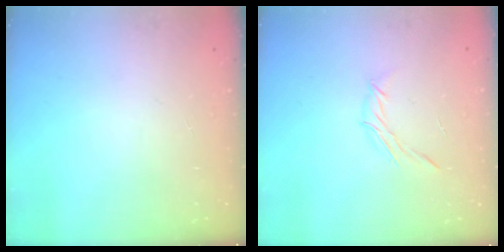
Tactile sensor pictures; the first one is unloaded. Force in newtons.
{"total": 4.5, "press": 4.3, "slide": 1.1}